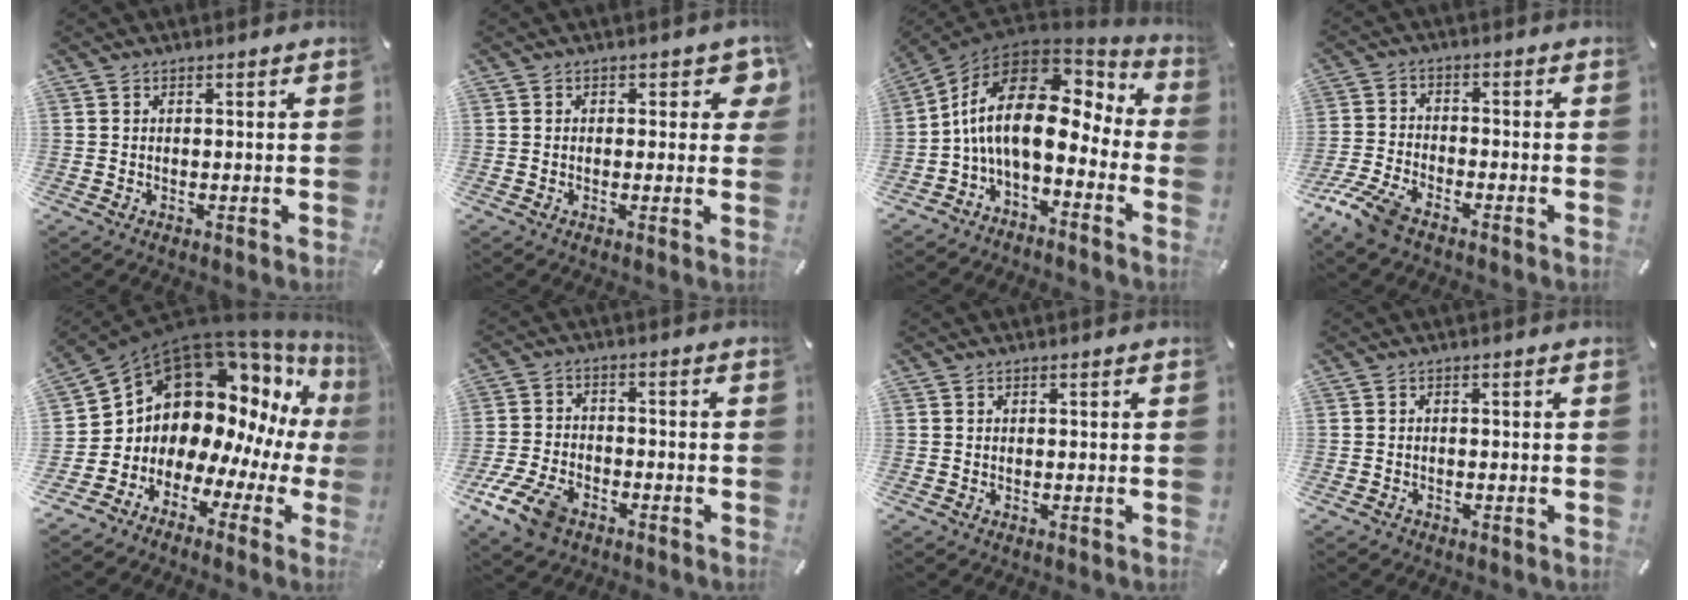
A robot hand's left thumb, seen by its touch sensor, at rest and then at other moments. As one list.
[{"total": 3.9, "force": [1.1, 2.4, 3.0], "torque": [-0.021, -0.006, 0.010]}, {"total": 16.5, "force": [1.3, 8.2, 14.2], "torque": [-0.293, -0.021, 0.020]}, {"total": 7.4, "force": [-5.5, 2.9, 4.0], "torque": [-0.104, 0.010, -0.109]}, {"total": 14.8, "force": [7.2, 11.1, 6.5], "torque": [-0.124, -0.095, 0.138]}, {"total": 9.4, "force": [-5.6, 5.5, 5.3], "torque": [-0.118, 0.023, -0.104]}, {"total": 0.0}, {"total": 0.9, "force": [-0.7, 0.6, 0.2], "torque": [-0.005, 0.003, -0.018]}]